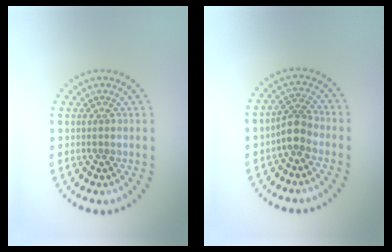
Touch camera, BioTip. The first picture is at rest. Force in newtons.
{"total": 2.6, "press": 2.0, "slide": 1.7}